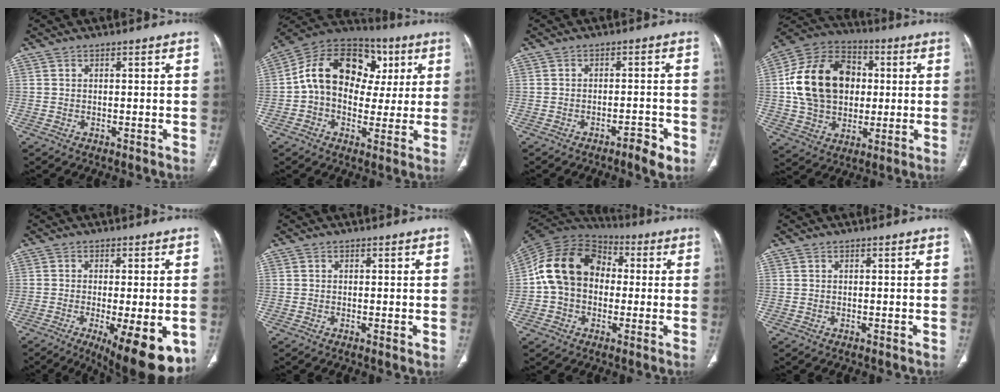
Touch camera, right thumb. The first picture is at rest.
{"total": 19.0, "force": [3.1, 14.1, 12.5], "torque": [-0.171, 0.035, 0.040]}
{"total": 3.8, "force": [-2.4, 1.0, 2.7], "torque": [-0.037, 0.015, -0.035]}
{"total": 19.9, "force": [1.9, 15.2, 12.7], "torque": [-0.207, 0.020, 0.035]}
{"total": 14.6, "force": [-5.8, 4.6, 12.6], "torque": [-0.142, -0.016, -0.073]}
{"total": 0.8, "force": [-0.1, -0.1, 0.8], "torque": [-0.021, -0.006, -0.004]}
{"total": 15.5, "force": [0.4, 12.1, 9.7], "torque": [-0.159, 0.036, -0.005]}
{"total": 0.0}